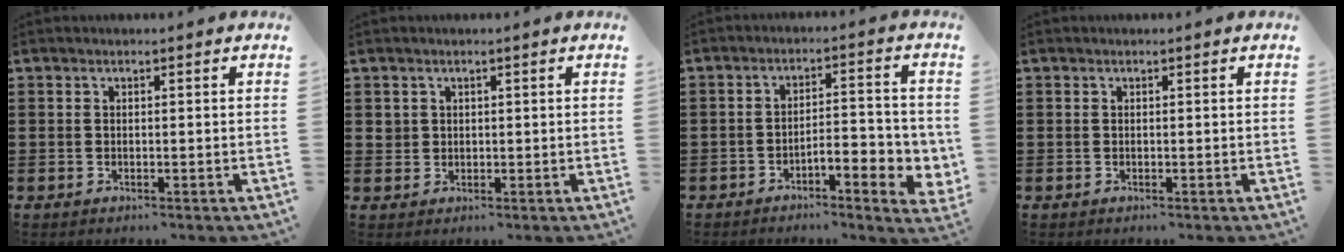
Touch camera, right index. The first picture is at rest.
{"total": 1.4, "force": [0.7, 1.2, 0.2], "torque": [-0.008, 0.004, 0.014]}
{"total": 5.0, "force": [-2.7, 1.5, 4.0], "torque": [-0.064, 0.005, -0.047]}
{"total": 0.0}